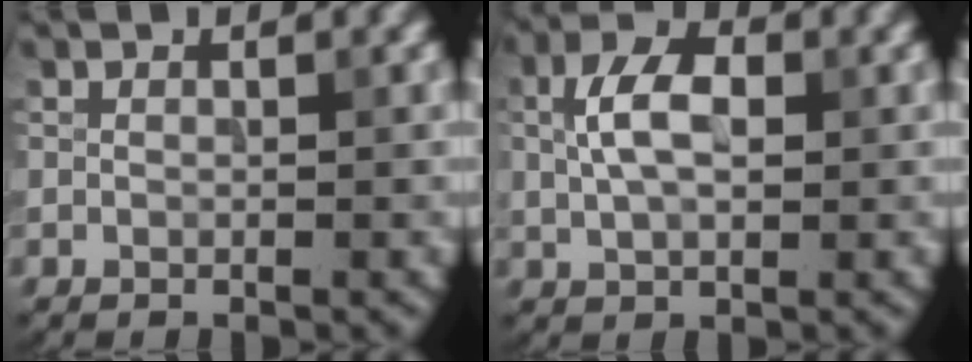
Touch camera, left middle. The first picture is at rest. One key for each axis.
{"total": 4.7, "fx": 0.7, "fy": 2.6, "fz": 3.8, "tx": -0.080, "ty": 0.006, "tz": 0.010}